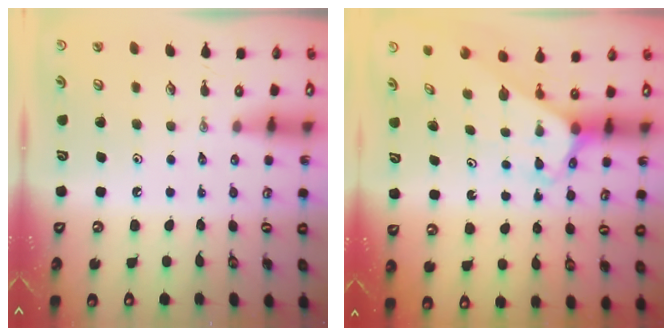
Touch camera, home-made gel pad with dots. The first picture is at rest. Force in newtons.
{"total": 2.8, "press": 2.8, "slide": 0.2}